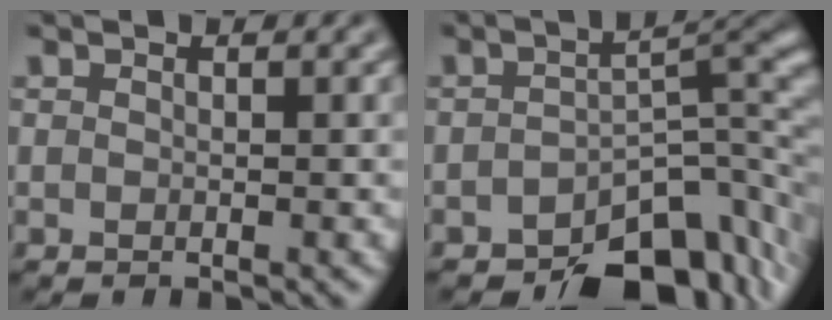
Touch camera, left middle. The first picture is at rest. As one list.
[{"total": 8.9, "force": [-5.3, 4.3, 5.7], "torque": [-0.047, -0.003, -0.085]}]